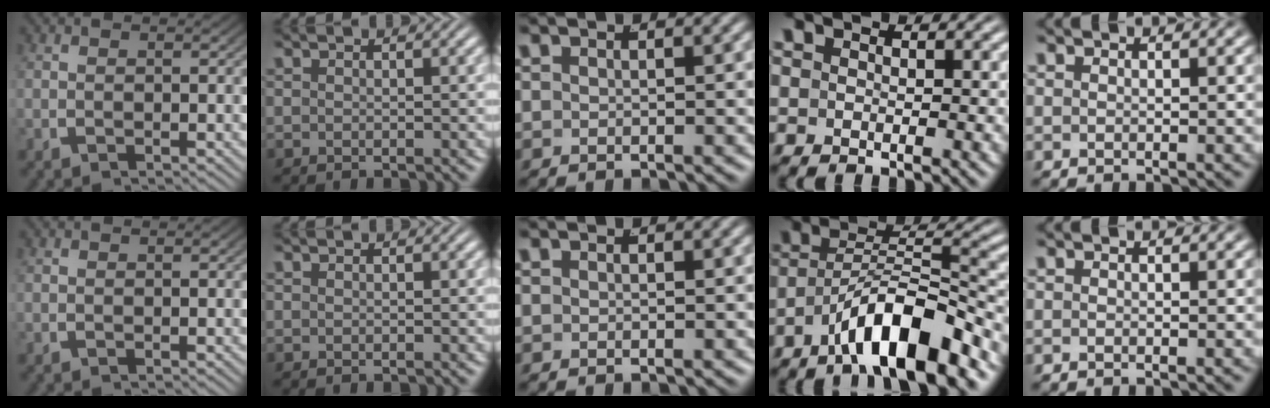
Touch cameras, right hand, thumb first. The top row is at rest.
{"ring": {"total": 7.5, "force": [-3.7, 2.4, 6.0], "torque": [-0.089, -0.009, -0.053]}, "little": {"total": 0.5, "force": [-0.5, -0.2, 0.1], "torque": [-0.001, -0.005, -0.006]}}